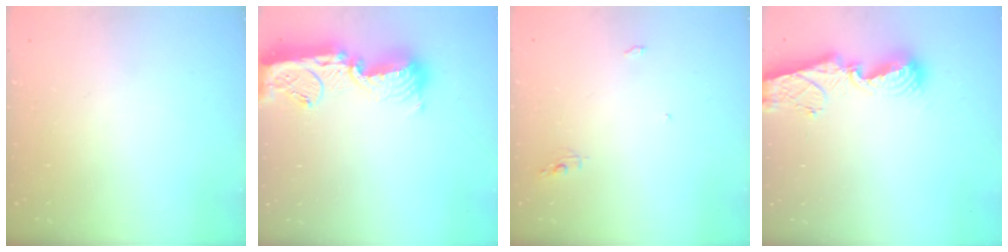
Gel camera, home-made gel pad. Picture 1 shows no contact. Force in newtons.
{"total": 16.6, "press": 16.6, "slide": 1.4}
{"total": 3.4, "press": 3.4, "slide": 0.0}
{"total": 9.2, "press": 9.2, "slide": 1.1}